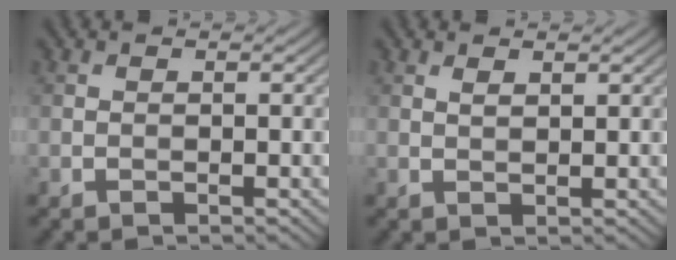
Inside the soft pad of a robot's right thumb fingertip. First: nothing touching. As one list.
[{"total": 1.2, "force": [0.9, 0.2, 0.7], "torque": [-0.019, -0.001, 0.018]}]